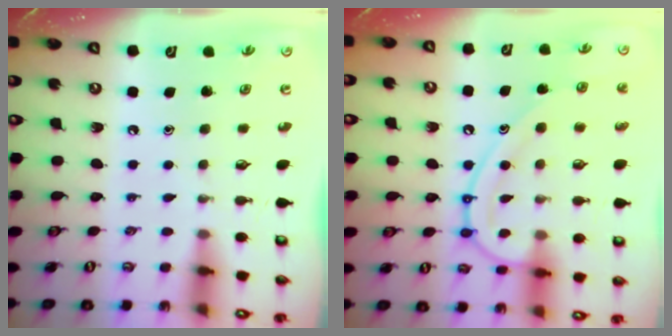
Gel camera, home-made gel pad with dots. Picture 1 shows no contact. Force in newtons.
{"total": 17.0, "press": 16.9, "slide": 1.7}